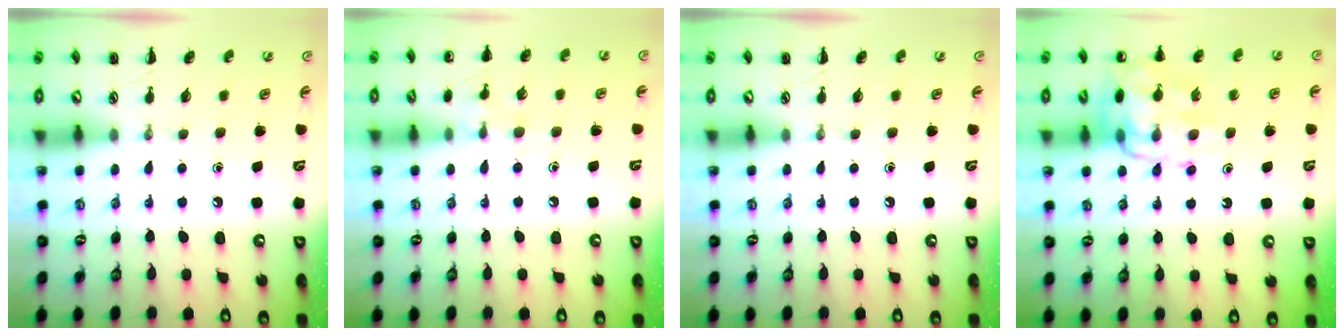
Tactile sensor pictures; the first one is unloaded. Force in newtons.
{"total": 7.5, "press": 7.2, "slide": 2.2}
{"total": 0.0}
{"total": 13.5, "press": 13.4, "slide": 1.4}